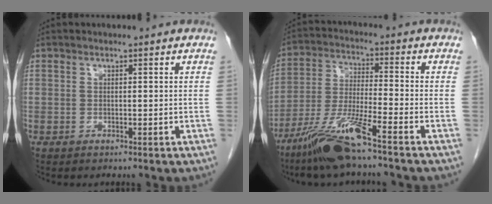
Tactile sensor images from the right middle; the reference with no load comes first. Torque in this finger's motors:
{"motor_torque": [1.28, -0.85, 0.45, 0.18]}